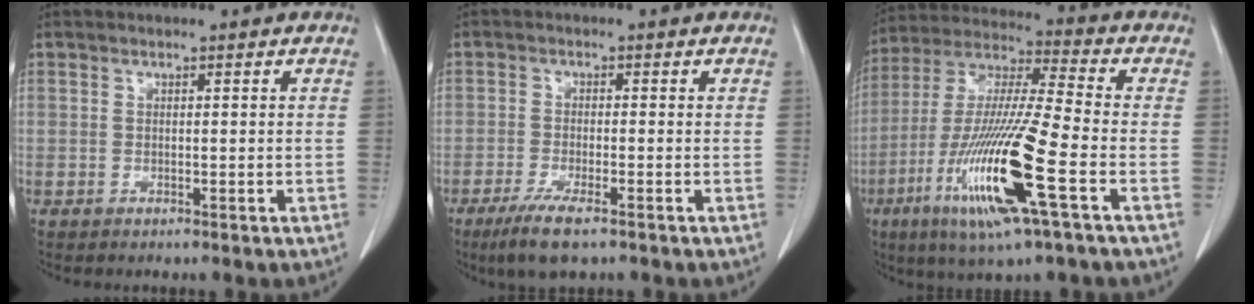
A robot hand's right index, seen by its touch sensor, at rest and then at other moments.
{"total": 5.8, "force": [-3.8, 0.8, 4.3], "torque": [-0.084, -0.014, -0.066]}
{"total": 18.6, "force": [-6.9, 0.6, 17.3], "torque": [-0.367, -0.030, -0.134]}